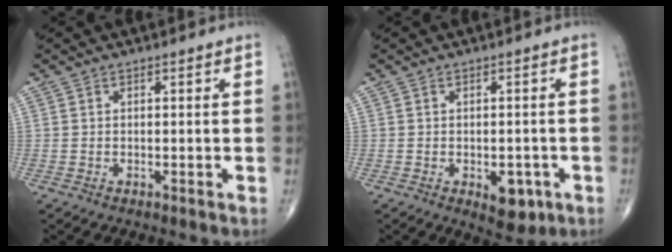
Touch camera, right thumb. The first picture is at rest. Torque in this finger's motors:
{"motor_torque": [1.48, 1.13, 0.30, -0.68, 0.17]}